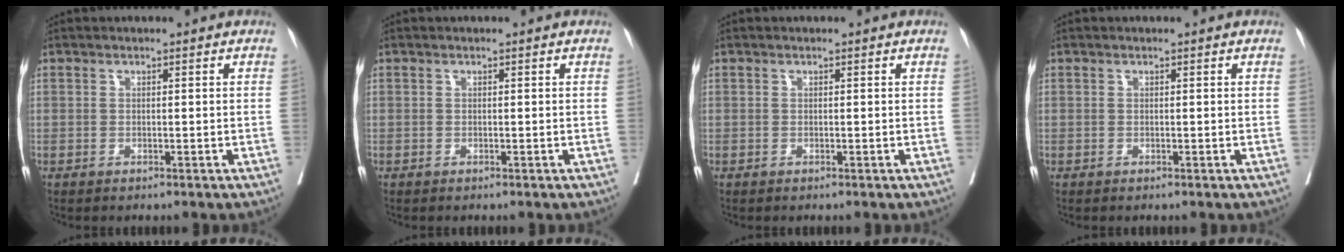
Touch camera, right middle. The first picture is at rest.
{"total": 0.0}
{"total": 0.0}
{"total": 0.0}